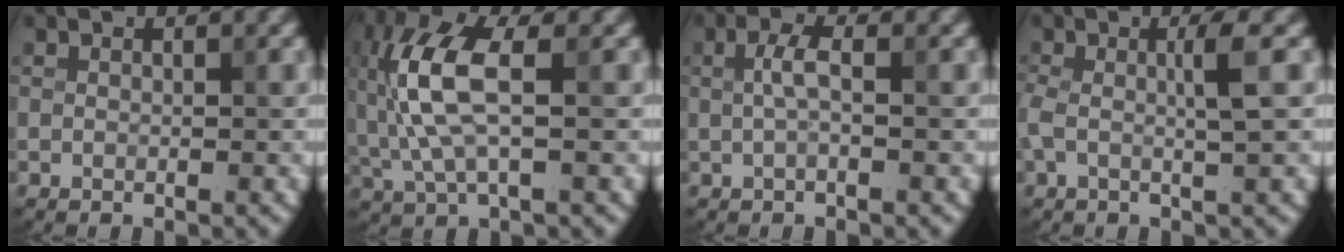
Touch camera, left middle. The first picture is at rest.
{"total": 7.2, "force": [0.5, 2.7, 6.7], "torque": [-0.161, 0.012, 0.006]}
{"total": 1.8, "force": [0.1, 0.5, 1.8], "torque": [-0.038, 0.005, 0.000]}
{"total": 3.2, "force": [0.2, 0.5, 3.1], "torque": [-0.061, 0.004, -0.004]}